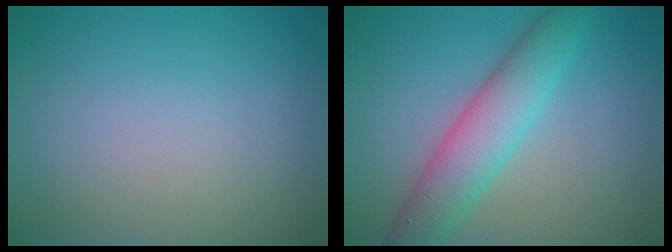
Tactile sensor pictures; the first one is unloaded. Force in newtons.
{"total": 5.1, "press": 5.1, "slide": 0.0}